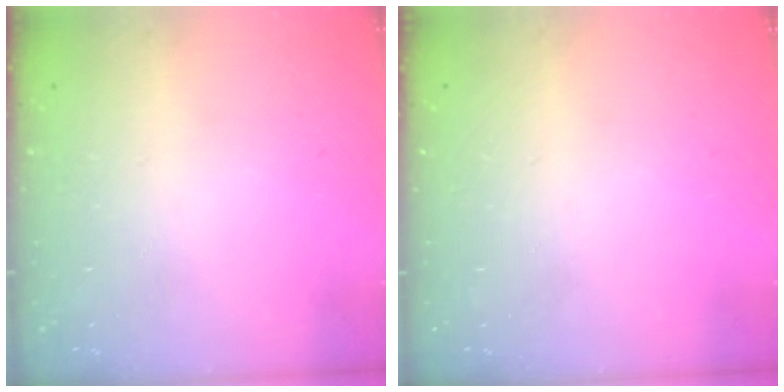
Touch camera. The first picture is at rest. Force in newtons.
{"total": 0.0}